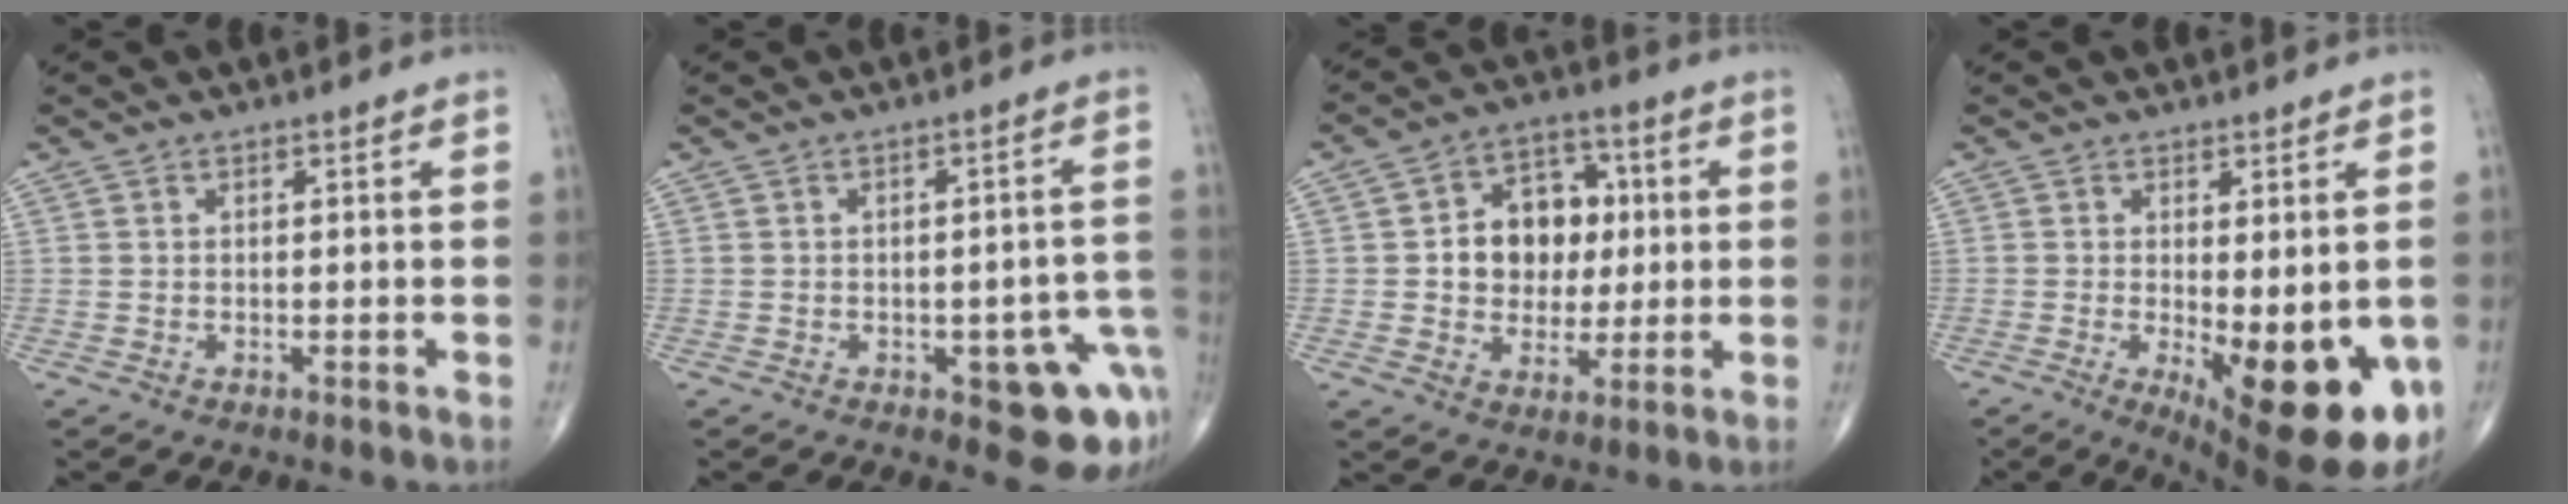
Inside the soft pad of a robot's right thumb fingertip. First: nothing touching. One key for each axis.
{"total": 10.2, "fx": -4.1, "fy": 4.3, "fz": 8.4, "tx": -0.060, "ty": 0.020, "tz": -0.043}
{"total": 12.0, "fx": 1.0, "fy": 9.5, "fz": 7.3, "tx": -0.057, "ty": 0.016, "tz": 0.015}
{"total": 16.5, "fx": -4.6, "fy": 6.1, "fz": 14.6, "tx": -0.156, "ty": -0.023, "tz": -0.044}